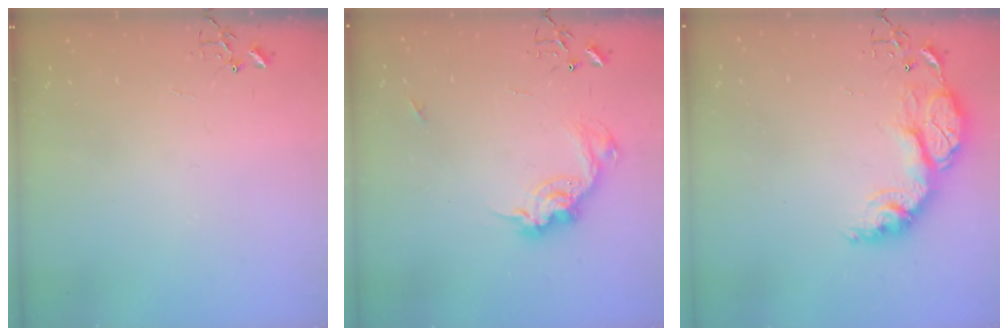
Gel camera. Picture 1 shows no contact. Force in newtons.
{"total": 14.4, "press": 14.3, "slide": 1.1}
{"total": 16.7, "press": 16.7, "slide": 1.3}